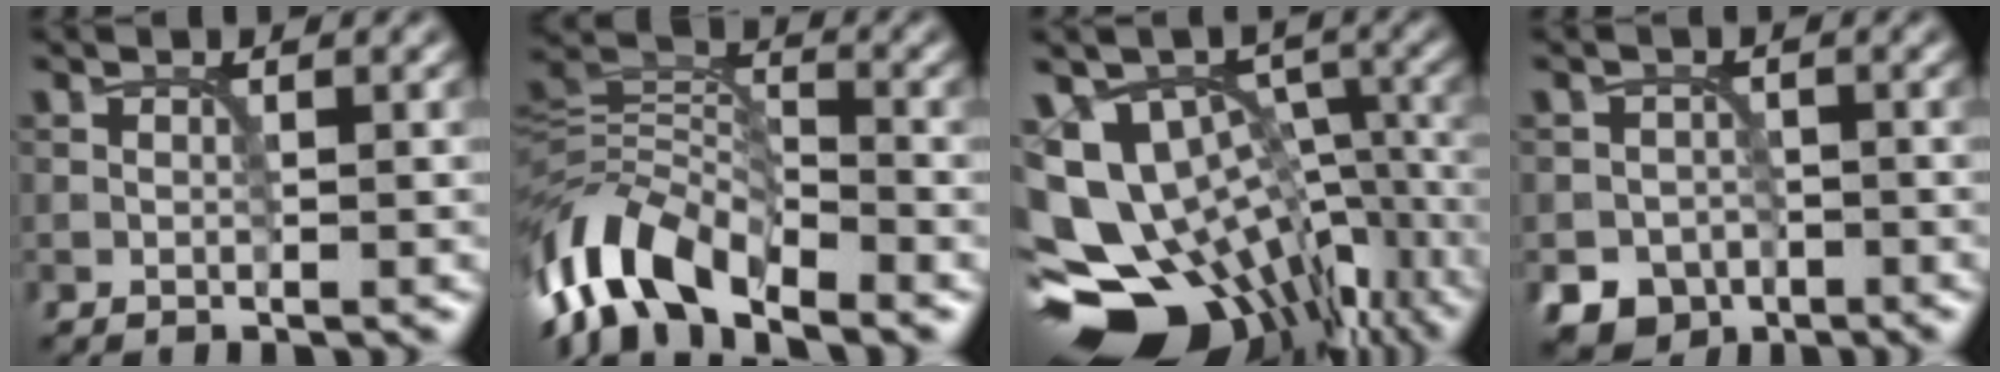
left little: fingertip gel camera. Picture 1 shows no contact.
{"total": 9.1, "force": [-5.7, 3.9, 6.0], "torque": [-0.108, 0.008, -0.123]}
{"total": 16.1, "force": [-6.0, 11.6, 9.3], "torque": [-0.181, -0.015, -0.058]}
{"total": 5.0, "force": [-3.2, 3.7, 1.1], "torque": [0.002, -0.005, -0.046]}